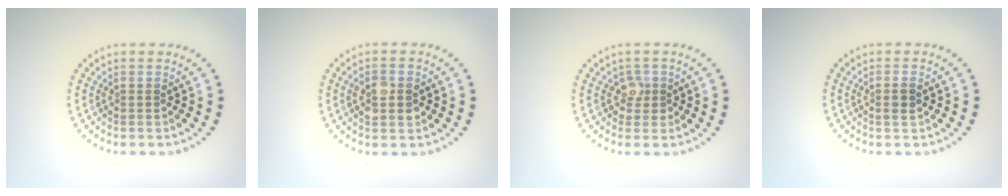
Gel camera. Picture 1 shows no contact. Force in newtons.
{"total": 2.8, "press": 2.8, "slide": 0.2}
{"total": 1.6, "press": 1.3, "slide": 0.8}
{"total": 1.2, "press": 1.1, "slide": 0.5}